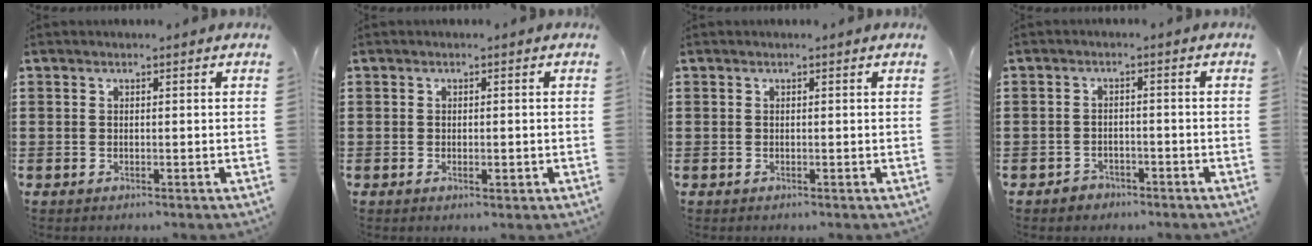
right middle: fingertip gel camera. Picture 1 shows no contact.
{"total": 1.1, "force": [-0.2, 0.5, 0.9], "torque": [-0.010, -0.004, -0.007]}
{"total": 0.0}
{"total": 1.9, "force": [-1.7, 0.9, 0.1], "torque": [-0.008, 0.004, -0.037]}